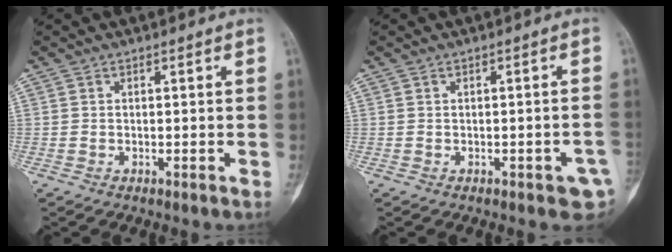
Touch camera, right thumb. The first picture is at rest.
{"total": 4.3, "force": [-1.6, 1.7, 3.6], "torque": [-0.032, 0.007, -0.015]}